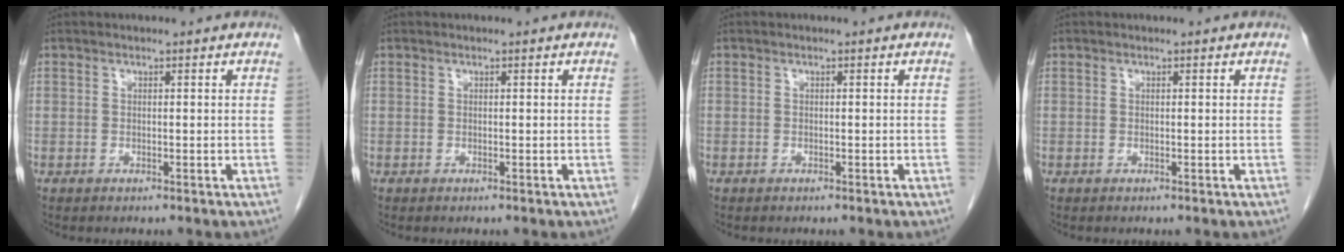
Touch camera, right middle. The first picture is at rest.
{"total": 0.0}
{"total": 0.0}
{"total": 0.0}